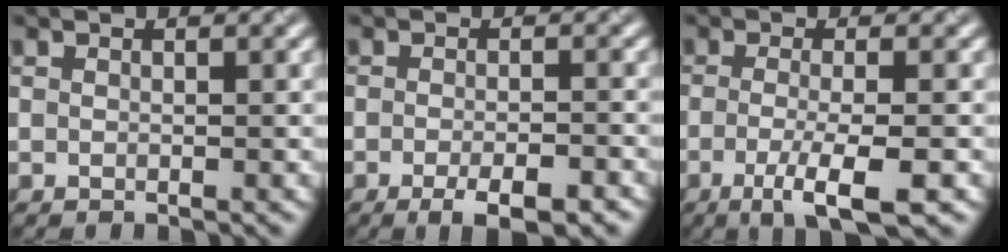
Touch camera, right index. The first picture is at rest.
{"total": 4.3, "force": [-2.8, 0.7, 3.1], "torque": [-0.050, 0.002, -0.029]}
{"total": 4.8, "force": [-2.4, 0.8, 4.1], "torque": [-0.075, -0.003, -0.038]}